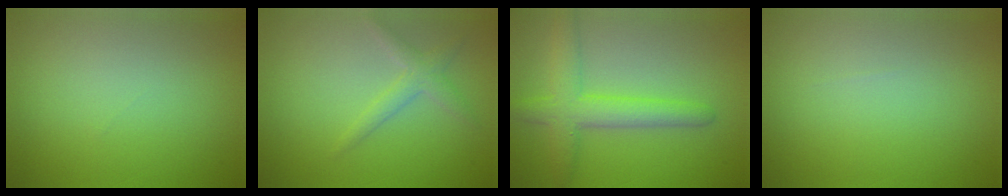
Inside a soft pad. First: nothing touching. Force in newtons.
{"total": 1.9, "press": 1.9, "slide": 0.1}
{"total": 4.5, "press": 4.5, "slide": 0.2}
{"total": 0.0}